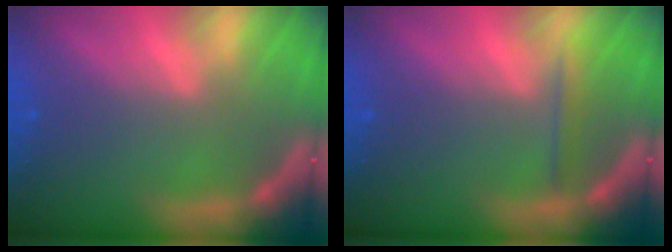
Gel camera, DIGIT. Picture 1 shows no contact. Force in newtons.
{"total": 1.4}